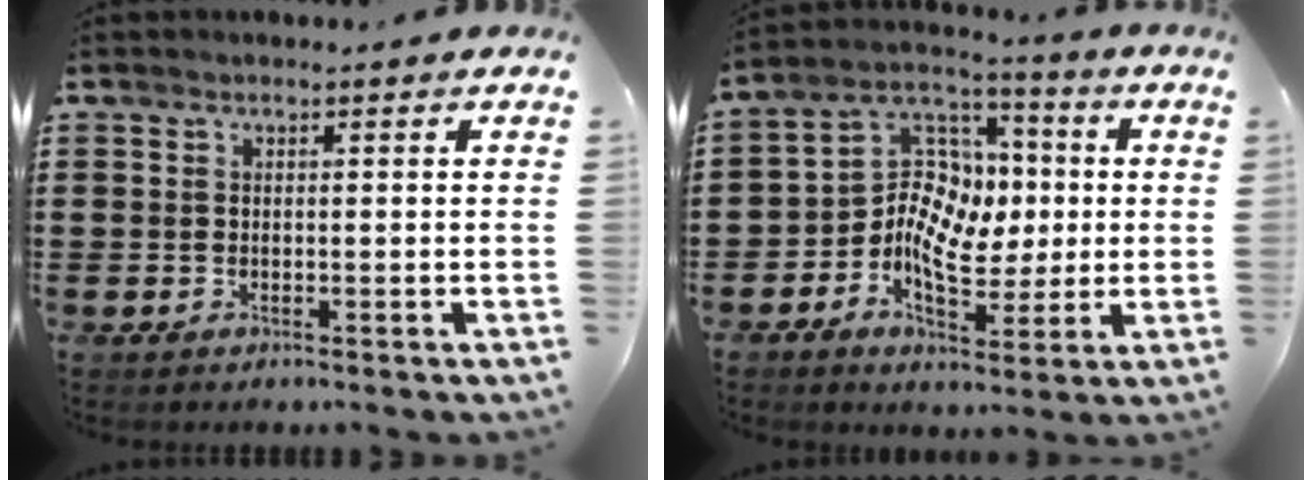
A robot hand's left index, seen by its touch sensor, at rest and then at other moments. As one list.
[{"total": 8.8, "force": [-1.1, 6.7, 5.6], "torque": [-0.139, 0.012, -0.025]}]